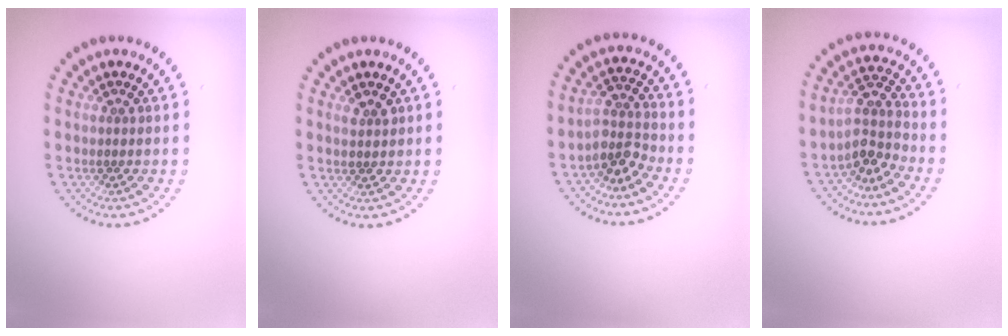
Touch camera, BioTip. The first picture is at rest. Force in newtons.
{"total": 1.2, "press": 1.2, "slide": 0.3}
{"total": 2.7, "press": 1.9, "slide": 1.9}
{"total": 3.0, "press": 2.3, "slide": 2.0}